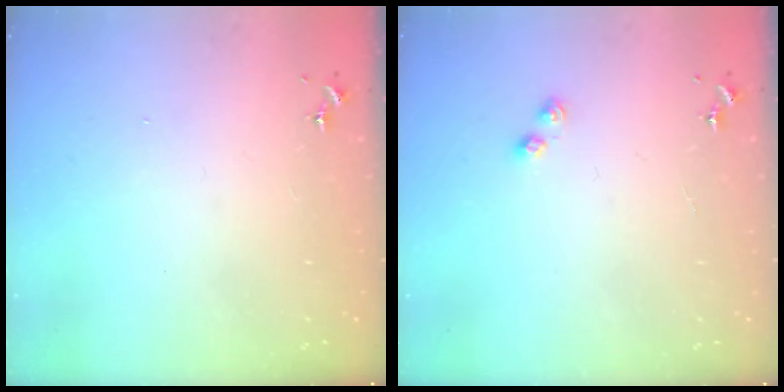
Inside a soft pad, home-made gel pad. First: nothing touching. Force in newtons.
{"total": 3.0, "press": 2.9, "slide": 0.4}